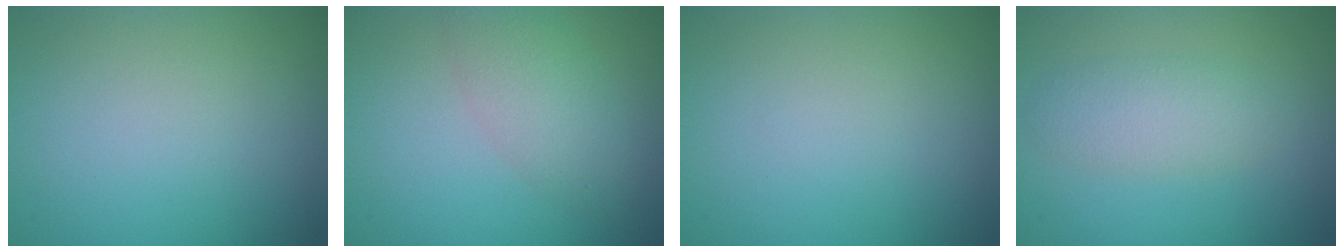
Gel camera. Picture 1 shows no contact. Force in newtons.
{"total": 3.2, "press": 3.2, "slide": 0.1}
{"total": 0.0}
{"total": 2.9, "press": 2.9, "slide": 0.2}